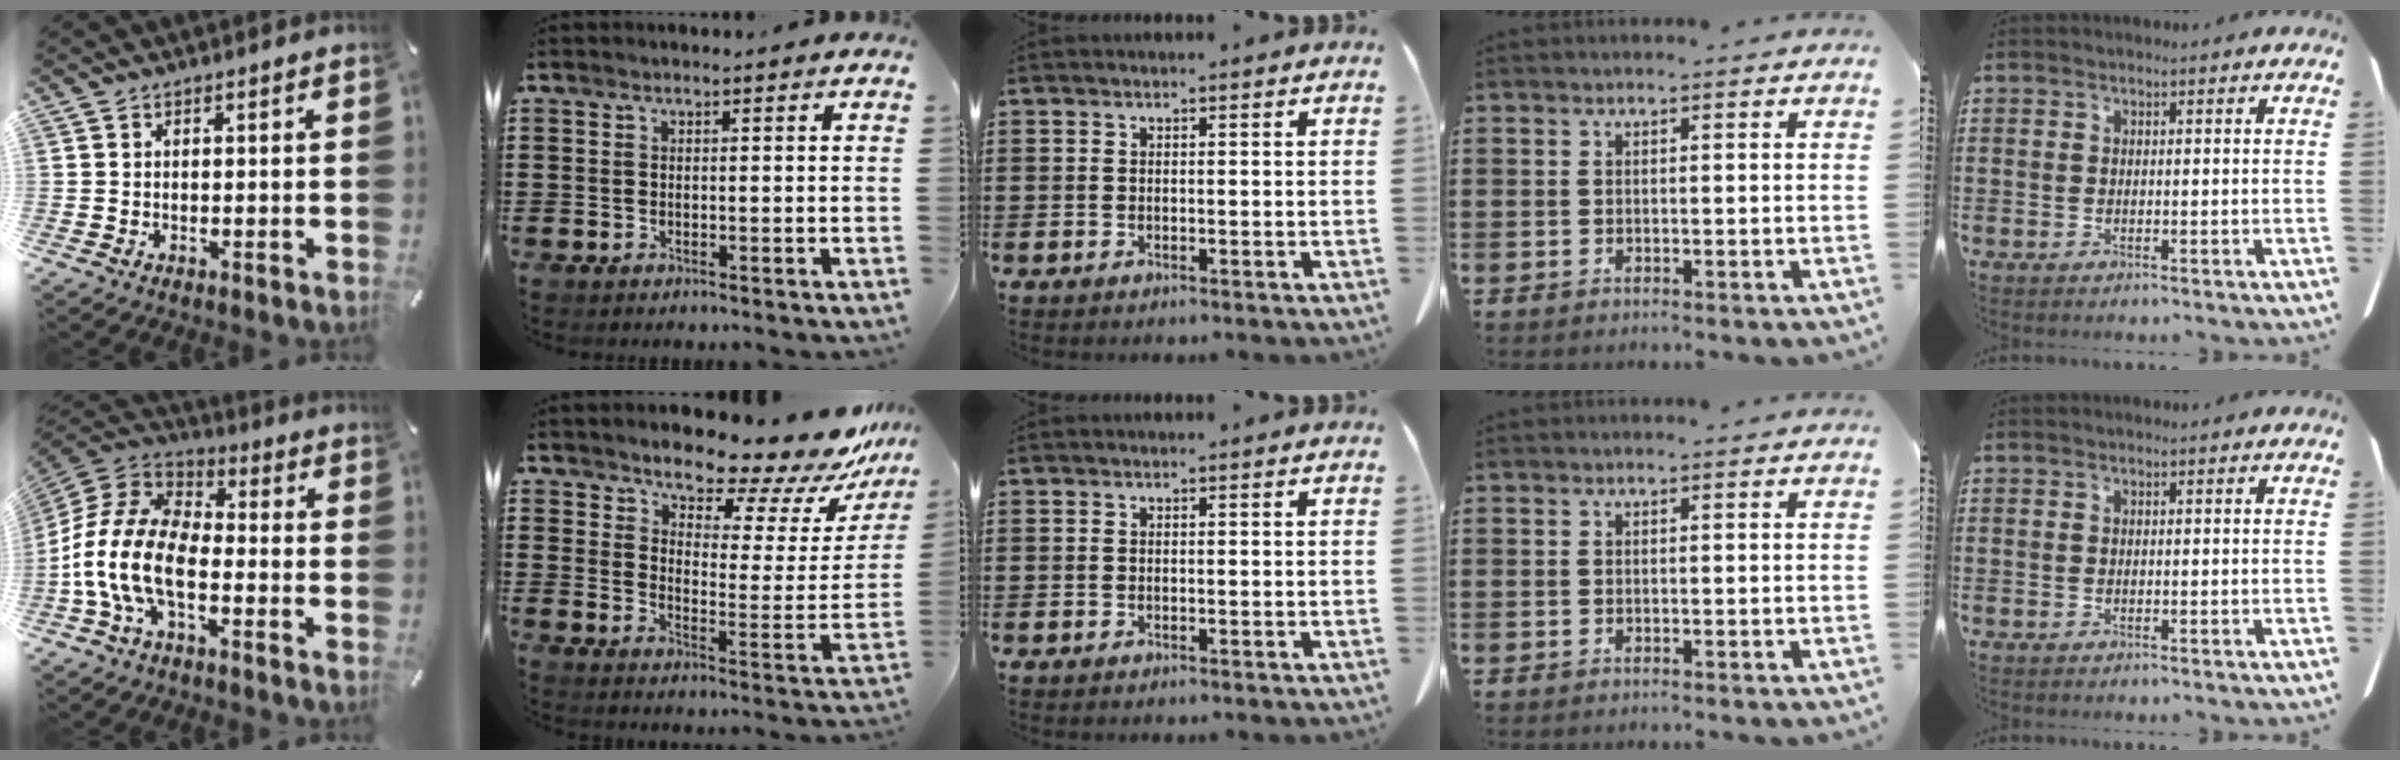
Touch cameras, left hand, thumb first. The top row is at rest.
{"thumb": {"total": 15.0, "force": [-6.6, 8.1, 10.7], "torque": [-0.240, 0.015, -0.125]}, "index": {"total": 10.3, "force": [9.4, 2.4, 3.5], "torque": [-0.071, -0.077, 0.161]}}